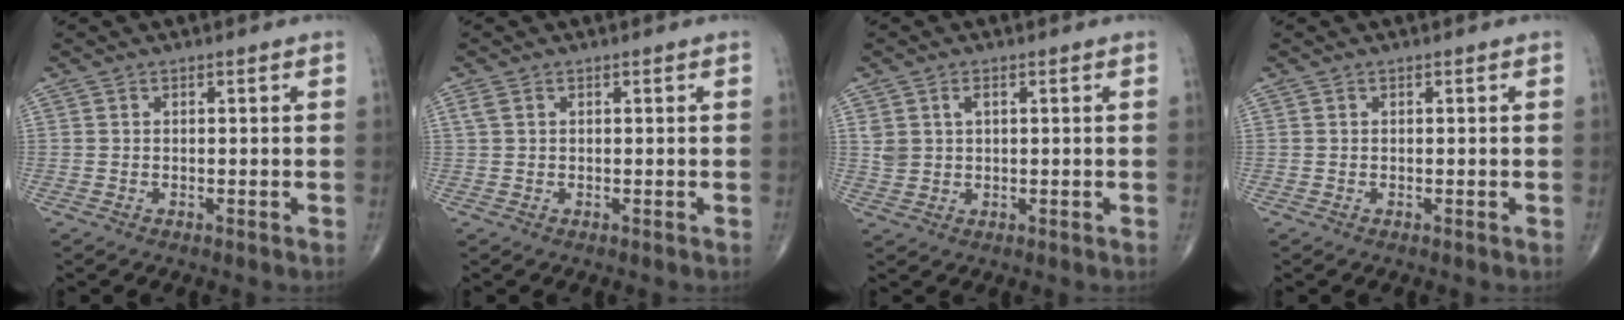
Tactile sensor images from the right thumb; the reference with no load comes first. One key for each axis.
{"total": 1.3, "fx": 0.5, "fy": 0.8, "fz": 0.9, "tx": -0.029, "ty": 0.011, "tz": 0.016}
{"total": 3.2, "fx": 1.2, "fy": 2.1, "fz": 2.2, "tx": -0.041, "ty": 0.000, "tz": 0.030}
{"total": 0.0}